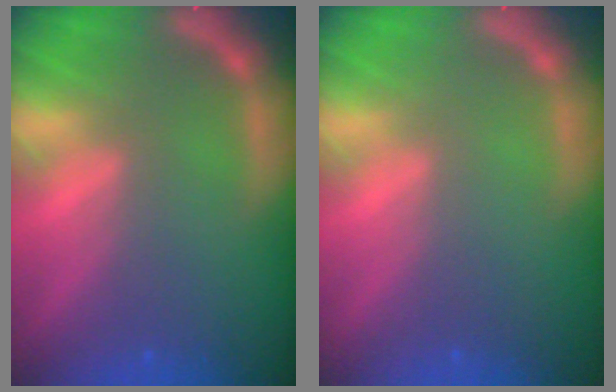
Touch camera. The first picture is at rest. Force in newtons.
{"total": 0.0}